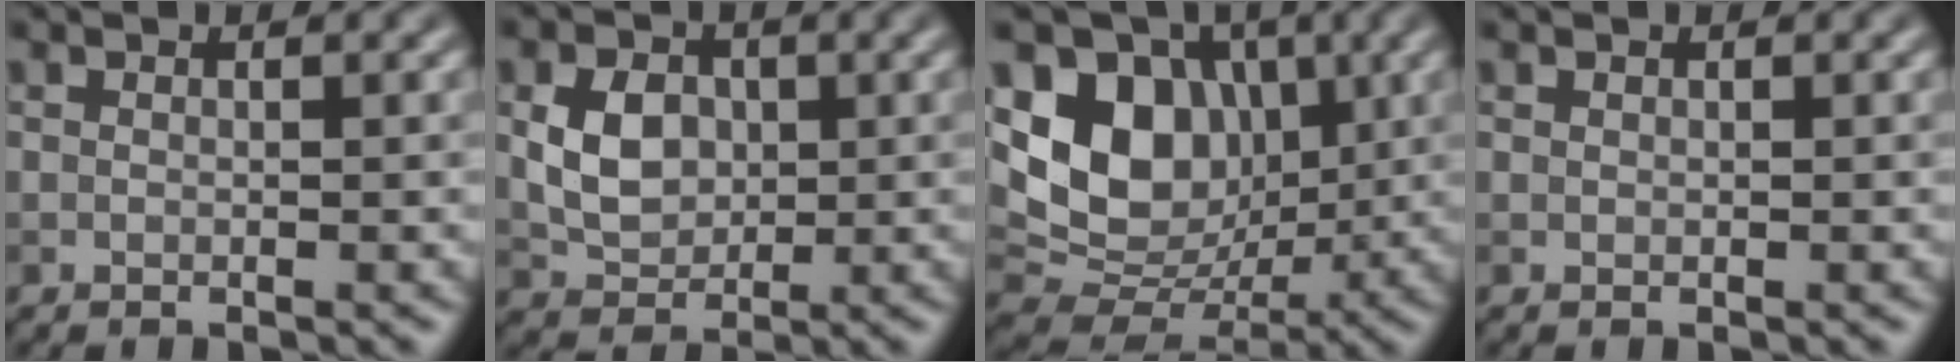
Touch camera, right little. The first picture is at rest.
{"total": 4.0, "force": [0.4, 3.1, 2.6], "torque": [-0.056, -0.002, 0.005]}
{"total": 9.2, "force": [2.0, 7.2, 5.3], "torque": [-0.101, -0.015, 0.030]}
{"total": 0.0}